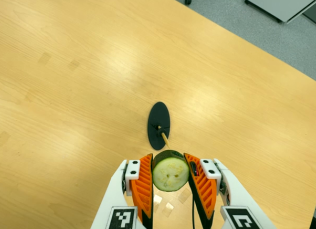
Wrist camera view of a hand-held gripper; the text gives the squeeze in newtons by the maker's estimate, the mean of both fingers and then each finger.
{"total": 11.0, "left": 10.0, "right": 11.9}